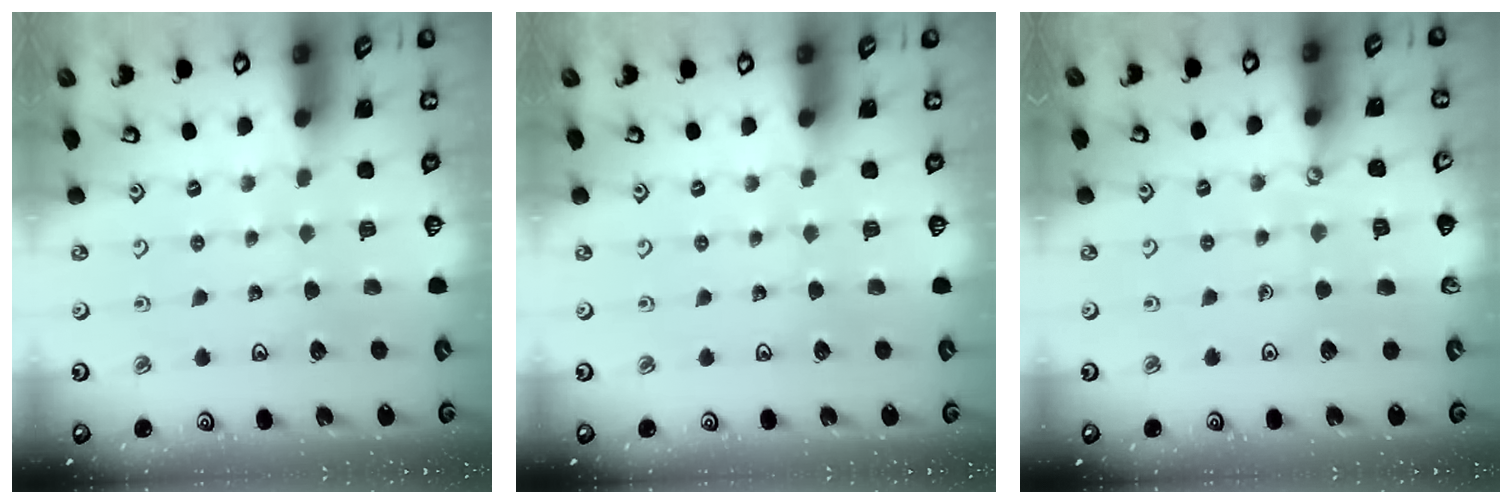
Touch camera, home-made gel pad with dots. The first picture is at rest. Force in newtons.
{"total": 0.0}
{"total": 3.6, "press": 3.6, "slide": 0.5}